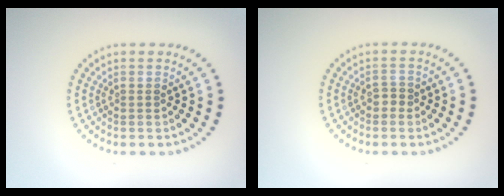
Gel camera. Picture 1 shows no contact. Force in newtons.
{"total": 1.0, "press": 0.9, "slide": 0.5}